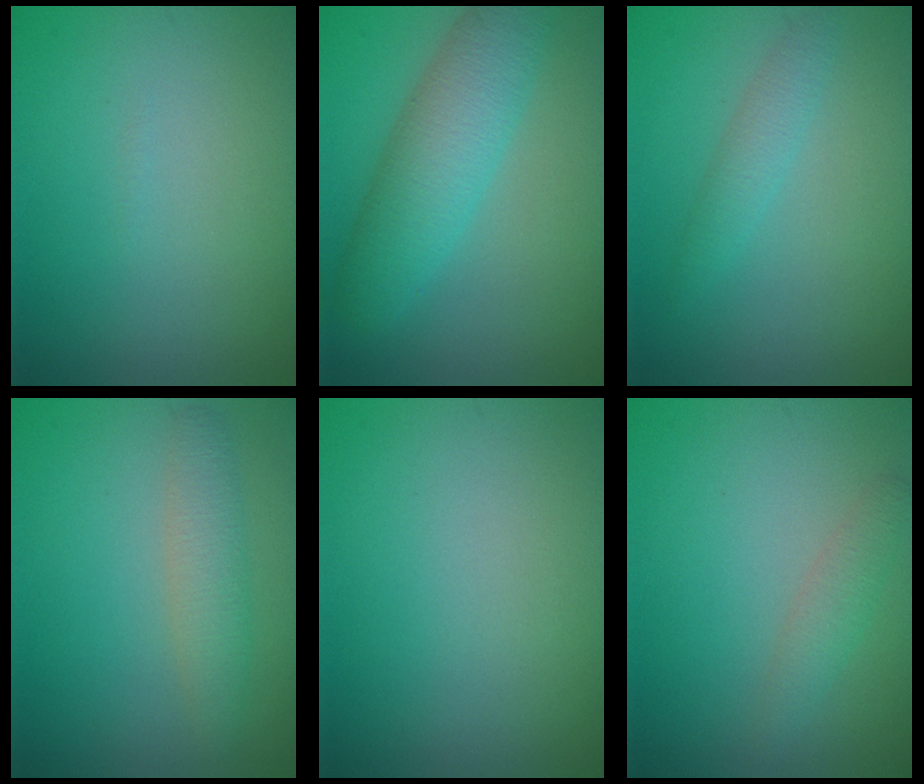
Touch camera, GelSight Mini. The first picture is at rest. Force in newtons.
{"total": 5.9, "press": 5.9, "slide": 0.0}
{"total": 1.7, "press": 1.7, "slide": 0.1}
{"total": 2.4, "press": 2.4, "slide": 0.0}
{"total": 0.0}
{"total": 1.6, "press": 1.6, "slide": 0.1}